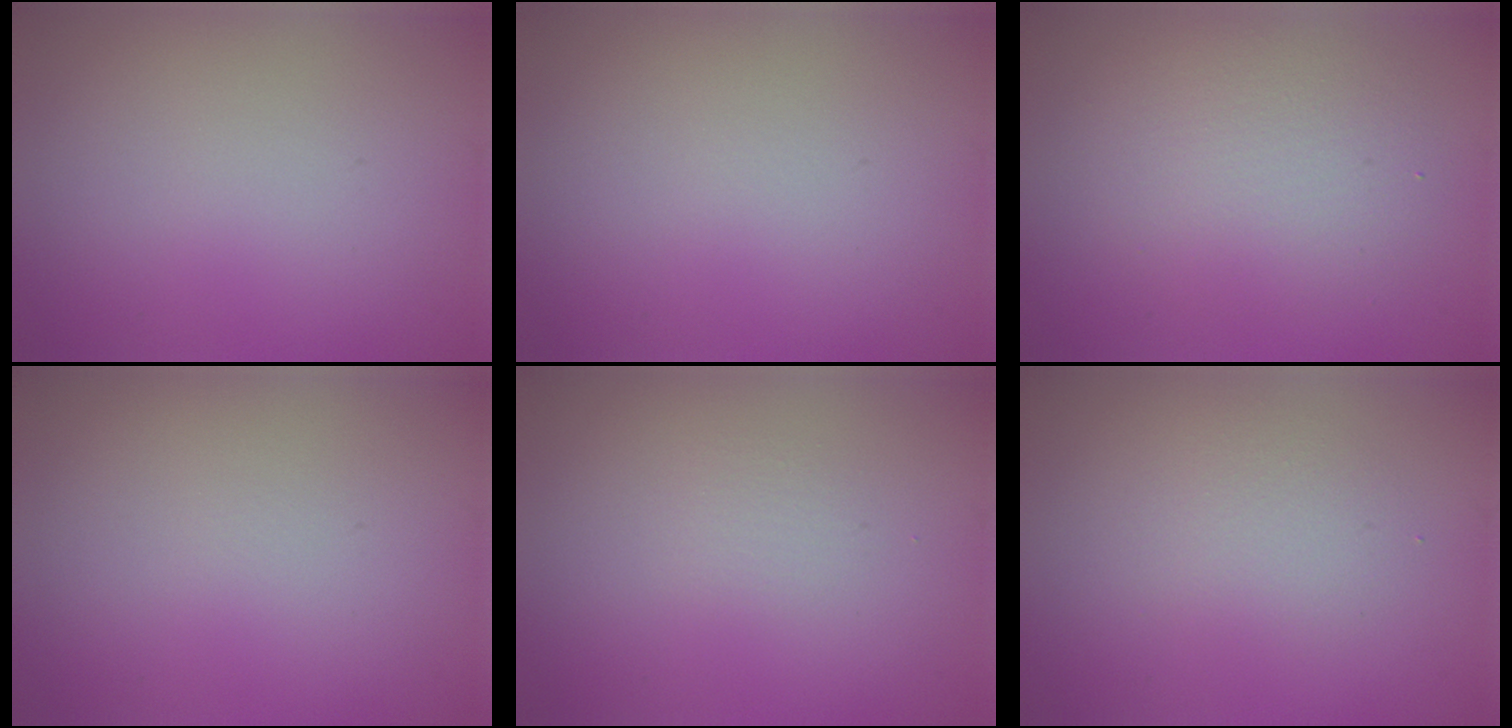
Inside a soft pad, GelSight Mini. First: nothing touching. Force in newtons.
{"total": 0.0}
{"total": 4.2, "press": 4.2, "slide": 0.3}
{"total": 0.0}
{"total": 0.7, "press": 0.7, "slide": 0.1}
{"total": 2.0, "press": 2.0, "slide": 0.1}